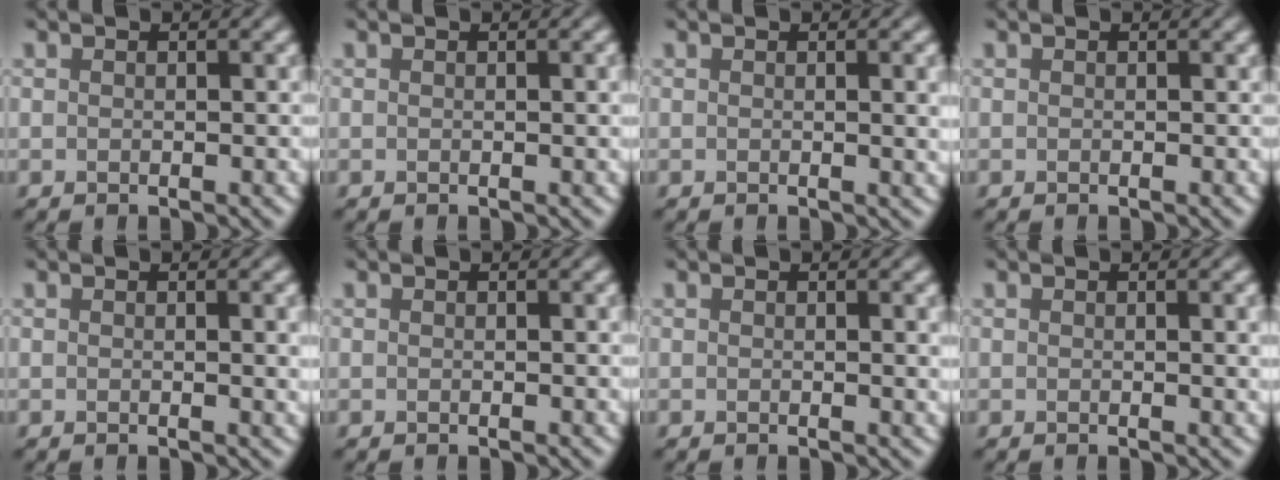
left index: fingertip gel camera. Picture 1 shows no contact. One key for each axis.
{"total": 0.9, "fx": 0.1, "fy": 0.2, "fz": 0.8, "tx": -0.009, "ty": 0.002, "tz": 0.000}
{"total": 2.4, "fx": 0.3, "fy": 0.7, "fz": 2.3, "tx": -0.021, "ty": 0.001, "tz": 0.001}
{"total": 0.0}
{"total": 2.1, "fx": 0.2, "fy": 0.6, "fz": 2.0, "tx": -0.018, "ty": 0.001, "tz": 0.000}
{"total": 0.0}
{"total": 1.4, "fx": 0.2, "fy": 0.4, "fz": 1.4, "tx": -0.012, "ty": 0.000, "tz": 0.000}
{"total": 1.7, "fx": 0.2, "fy": 0.5, "fz": 1.7, "tx": -0.016, "ty": 0.000, "tz": 0.000}